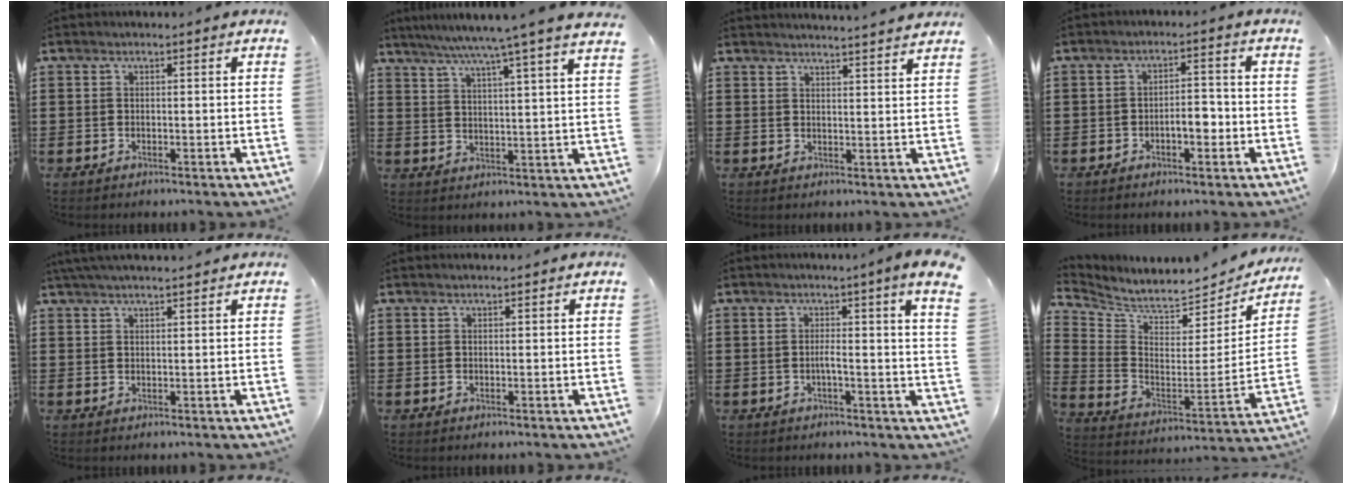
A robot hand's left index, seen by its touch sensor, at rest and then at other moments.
{"total": 6.5, "force": [5.5, -1.7, 3.1], "torque": [-0.078, -0.033, 0.089]}
{"total": 2.9, "force": [2.8, -0.7, 0.1], "torque": [-0.009, -0.015, 0.051]}
{"total": 4.0, "force": [-1.4, 1.7, 3.3], "torque": [-0.052, 0.006, -0.029]}
{"total": 2.3, "force": [2.2, -0.2, 0.7], "torque": [-0.018, 0.001, 0.042]}
{"total": 0.6, "force": [0.6, 0.2, 0.0], "torque": [-0.001, 0.001, 0.012]}
{"total": 3.7, "force": [1.1, -1.0, 3.4], "torque": [-0.065, -0.013, 0.016]}
{"total": 5.0, "force": [4.8, 0.7, 1.1], "torque": [-0.053, -0.059, 0.077]}